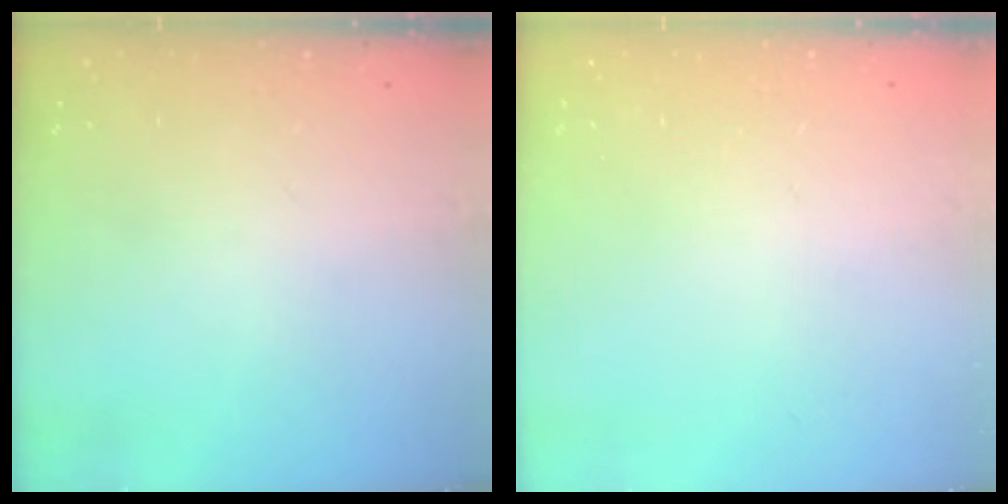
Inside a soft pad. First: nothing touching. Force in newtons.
{"total": 0.0}